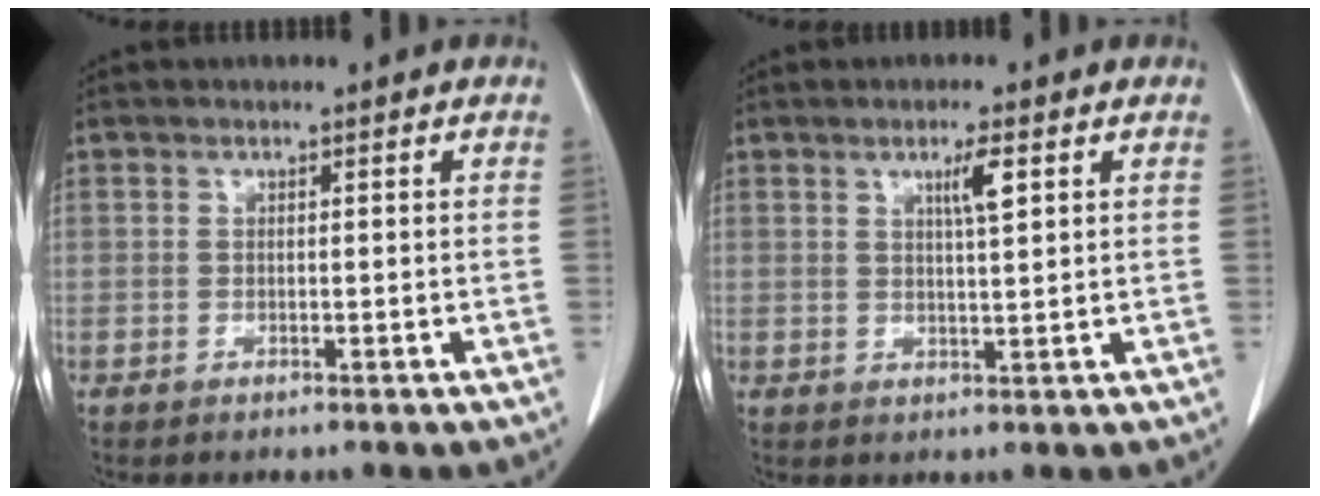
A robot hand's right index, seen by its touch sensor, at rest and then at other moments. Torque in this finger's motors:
{"motor_torque": [0.18, 0.09, 0.04, 0.05]}